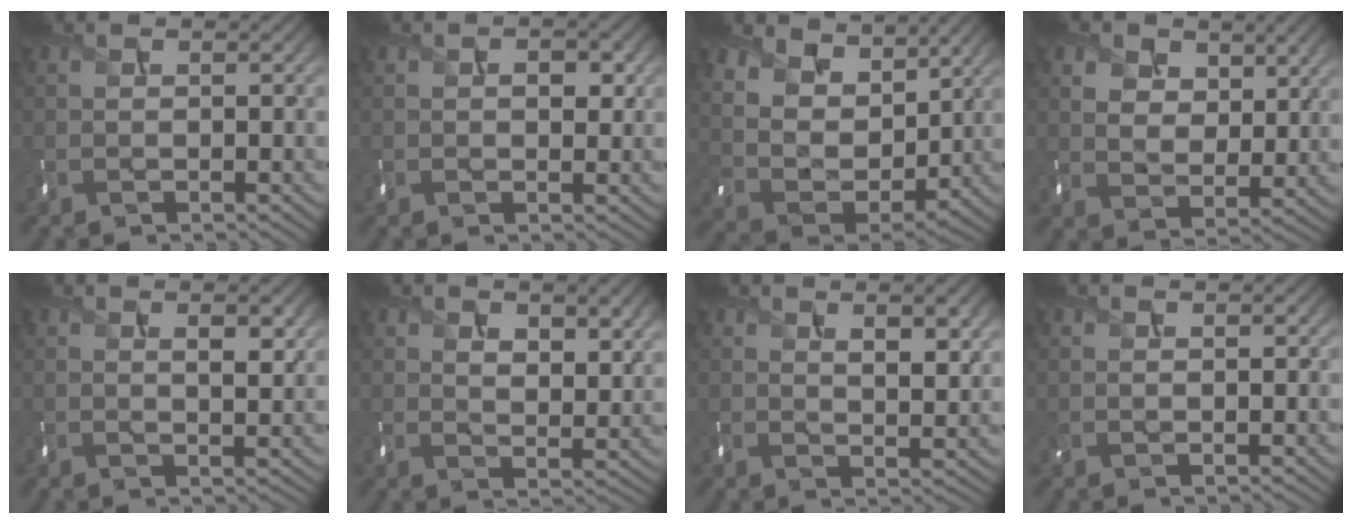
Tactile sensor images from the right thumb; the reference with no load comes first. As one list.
[{"total": 2.4, "force": [0.5, 1.5, 1.8], "torque": [-0.027, -0.004, 0.007]}, {"total": 12.1, "force": [8.2, 7.1, 5.4], "torque": [-0.174, -0.006, 0.164]}, {"total": 6.3, "force": [3.7, 4.0, 3.3], "torque": [-0.081, -0.015, 0.072]}, {"total": 3.3, "force": [1.5, 1.0, 2.7], "torque": [-0.051, -0.003, 0.028]}, {"total": 6.5, "force": [3.0, 3.3, 4.7], "torque": [-0.082, -0.012, 0.054]}, {"total": 5.8, "force": [2.8, 2.3, 4.6], "torque": [-0.075, -0.002, 0.048]}, {"total": 0.6, "force": [0.4, 0.2, 0.3], "torque": [-0.011, -0.002, 0.010]}]